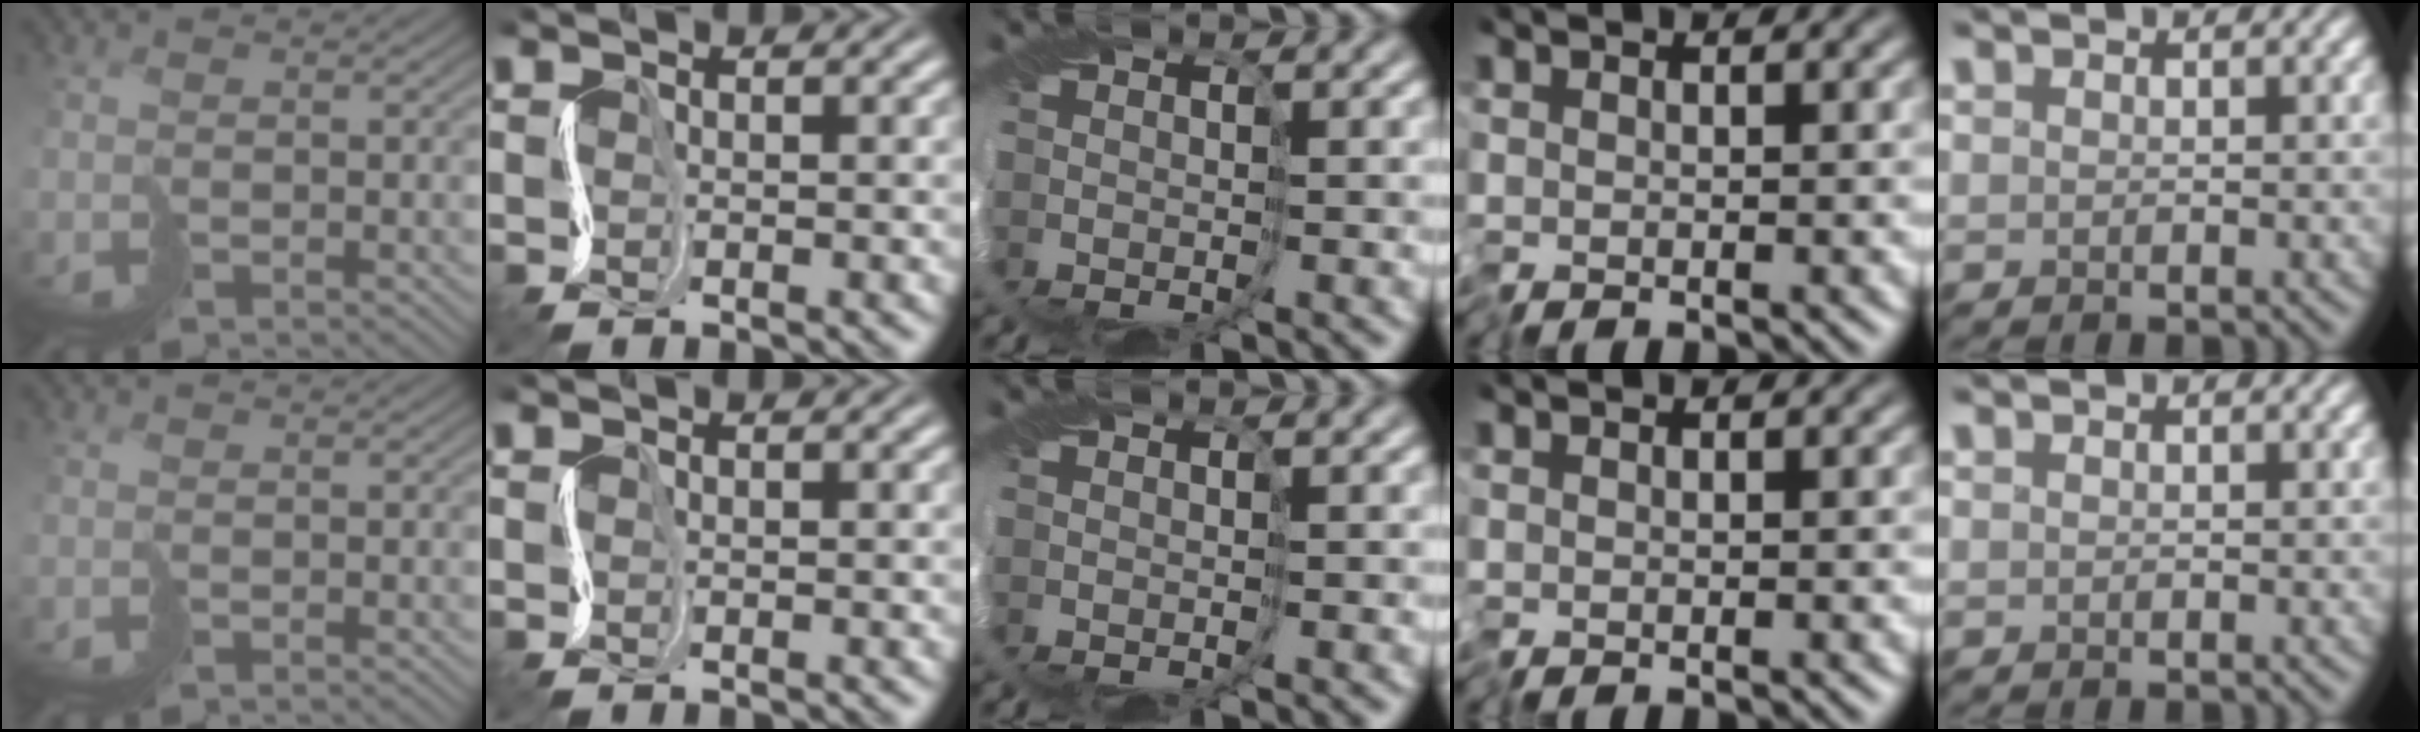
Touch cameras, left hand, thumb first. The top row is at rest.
{}